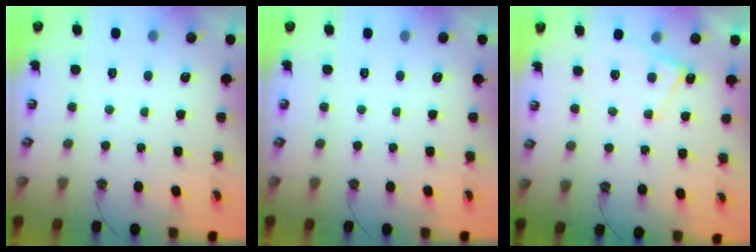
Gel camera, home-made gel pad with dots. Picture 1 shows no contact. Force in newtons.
{"total": 0.0}
{"total": 1.3, "press": 1.2, "slide": 0.4}